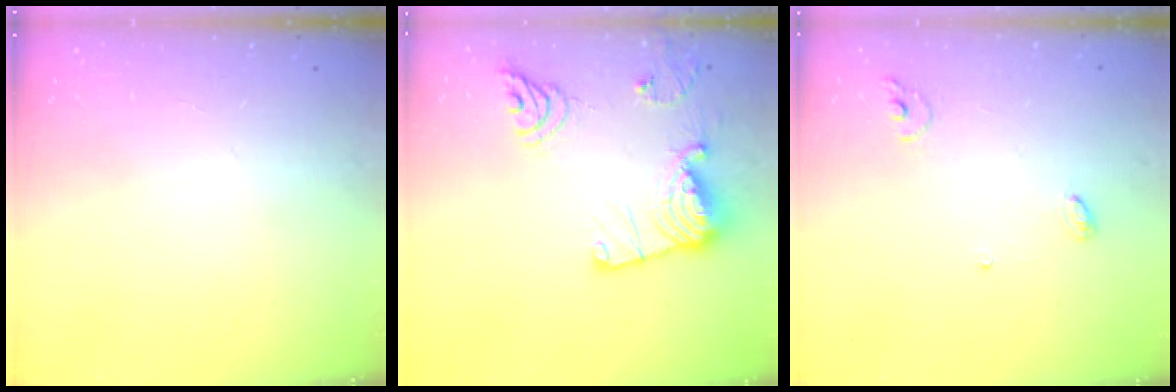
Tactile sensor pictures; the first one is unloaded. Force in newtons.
{"total": 16.6, "press": 16.5, "slide": 1.8}
{"total": 3.8, "press": 3.8, "slide": 0.2}